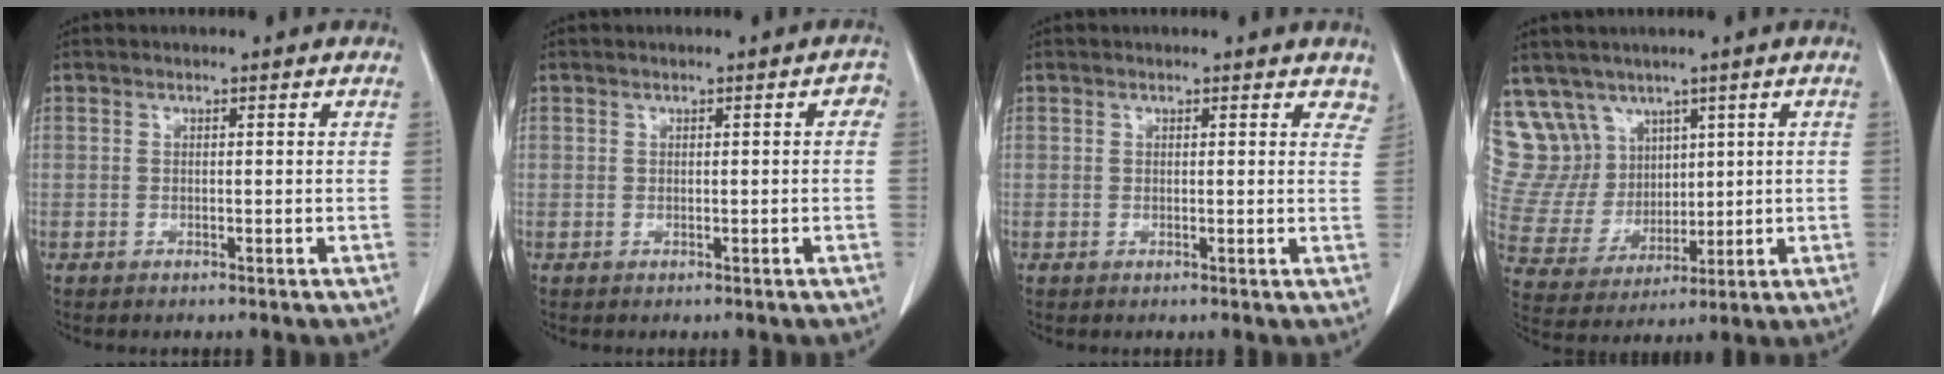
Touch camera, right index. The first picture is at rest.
{"total": 1.4, "force": [0.1, 0.7, 1.2], "torque": [-0.003, 0.005, 0.000]}
{"total": 3.6, "force": [3.2, 1.6, 0.8], "torque": [0.016, -0.007, 0.013]}
{"total": 12.3, "force": [7.9, 9.3, 1.5], "torque": [-0.057, 0.049, 0.185]}